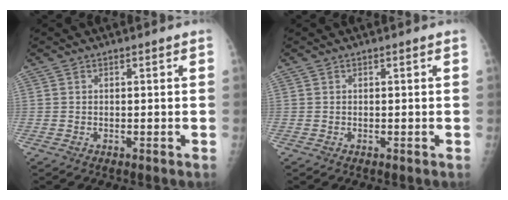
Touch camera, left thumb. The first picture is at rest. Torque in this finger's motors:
{"motor_torque": [0.00, 0.00, -0.12, -0.10, 0.00]}